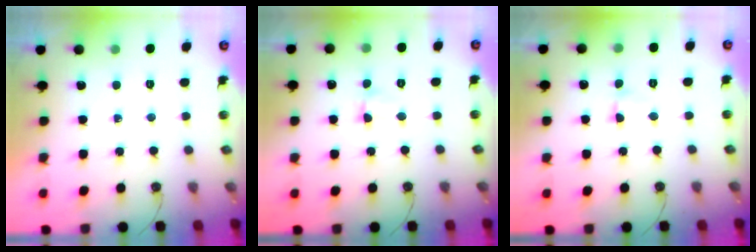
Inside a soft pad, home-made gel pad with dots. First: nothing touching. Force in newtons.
{"total": 2.0, "press": 1.9, "slide": 0.6}
{"total": 1.7, "press": 1.6, "slide": 0.4}